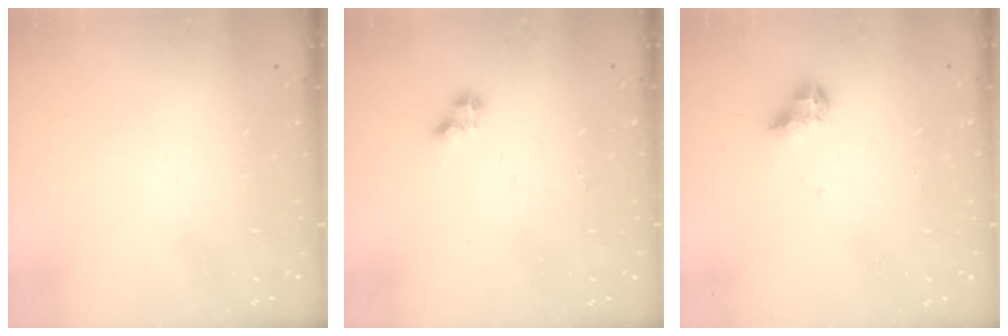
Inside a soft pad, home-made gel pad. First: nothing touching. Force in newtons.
{"total": 2.1, "press": 2.1, "slide": 0.3}
{"total": 7.4, "press": 7.4, "slide": 0.9}